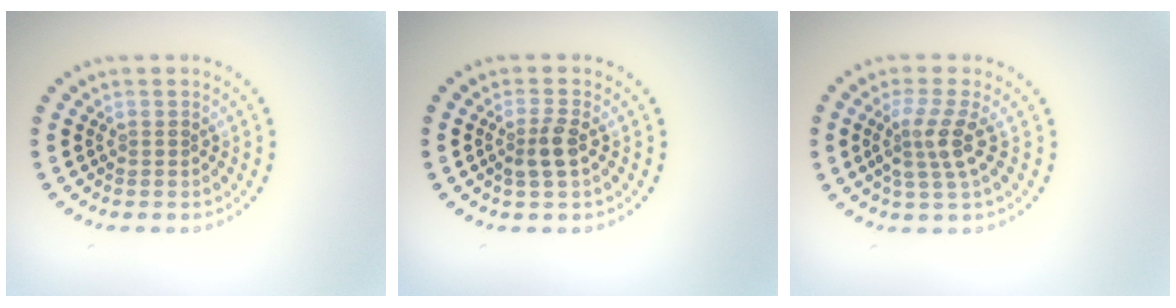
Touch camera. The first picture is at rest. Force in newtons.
{"total": 2.2, "press": 2.0, "slide": 0.8}
{"total": 2.9, "press": 2.3, "slide": 1.8}